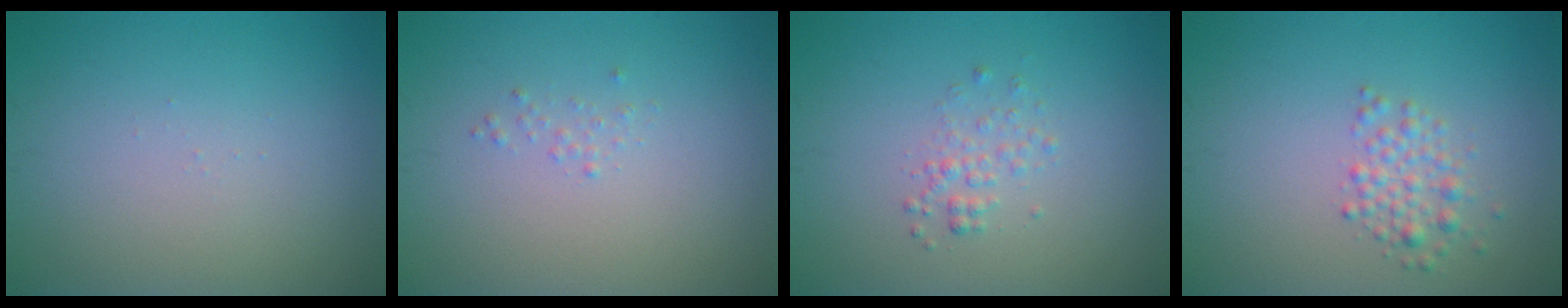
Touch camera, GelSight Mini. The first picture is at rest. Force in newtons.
{"total": 0.5, "press": 0.5, "slide": 0.0}
{"total": 1.4, "press": 1.4, "slide": 0.1}
{"total": 2.1, "press": 2.1, "slide": 0.0}